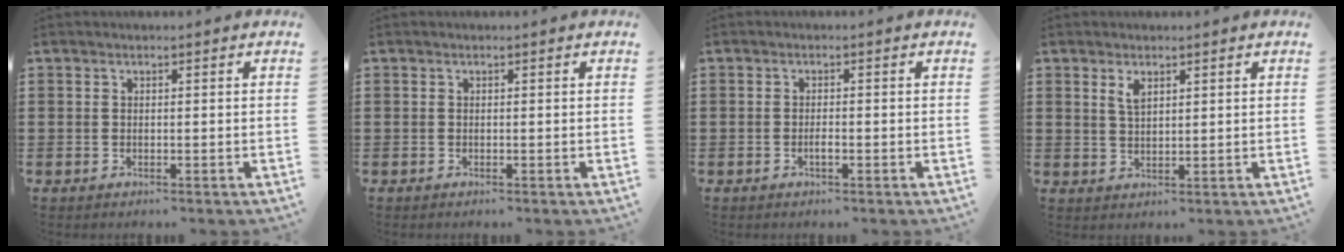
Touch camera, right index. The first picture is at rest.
{"total": 0.0}
{"total": 1.2, "force": [-0.5, 0.3, 1.0], "torque": [-0.021, -0.002, -0.008]}
{"total": 2.4, "force": [1.4, 1.0, 1.7], "torque": [-0.038, 0.003, 0.025]}